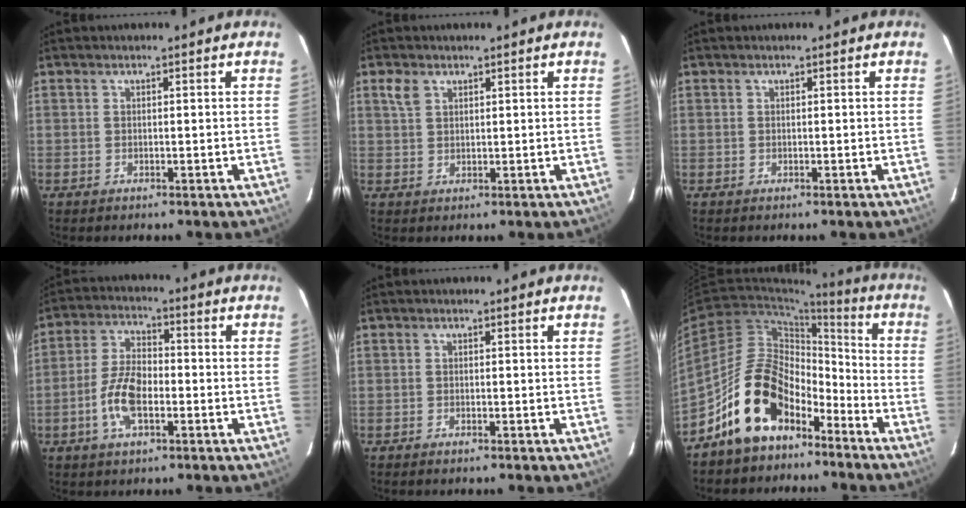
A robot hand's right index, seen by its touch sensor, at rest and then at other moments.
{"total": 2.8, "force": [1.5, 1.8, 1.5], "torque": [-0.029, 0.007, 0.031]}
{"total": 0.0}
{"total": 8.6, "force": [-3.0, 3.9, 7.0], "torque": [-0.145, 0.008, -0.058]}
{"total": 0.7, "force": [-0.6, 0.1, 0.3], "torque": [-0.006, -0.001, -0.013]}
{"total": 15.5, "force": [-10.3, 8.4, 7.9], "torque": [-0.145, 0.033, -0.169]}